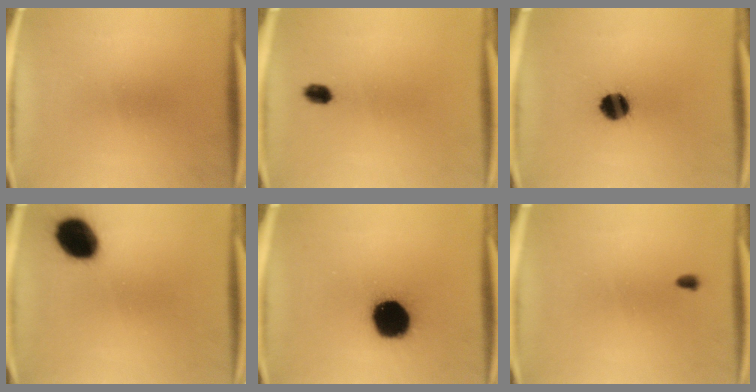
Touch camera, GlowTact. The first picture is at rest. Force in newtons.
{"total": 2.4}
{"total": 7.9}
{"total": 12.4}
{"total": 19.2}
{"total": 1.0}